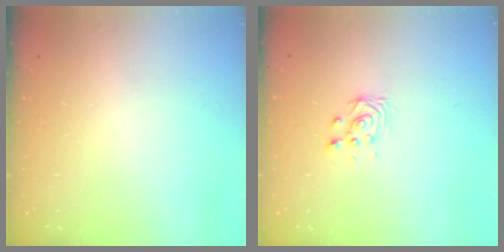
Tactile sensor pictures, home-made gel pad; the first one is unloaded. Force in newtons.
{"total": 3.0, "press": 2.9, "slide": 0.3}